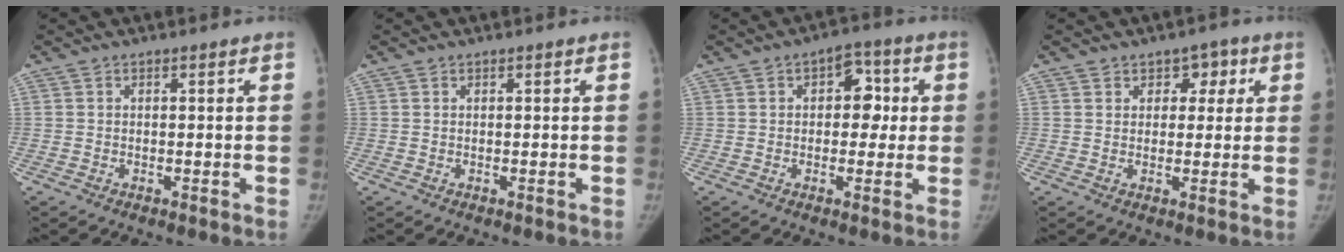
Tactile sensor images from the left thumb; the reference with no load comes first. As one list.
[{"total": 0.0}, {"total": 7.1, "force": [1.0, 4.8, 5.2], "torque": [-0.026, 0.012, 0.007]}, {"total": 4.7, "force": [2.0, 3.7, 2.1], "torque": [0.011, -0.005, 0.024]}]